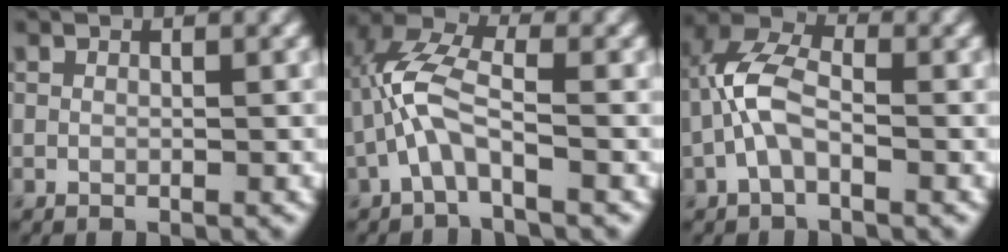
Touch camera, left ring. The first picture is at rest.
{"total": 4.4, "force": [-1.5, 1.4, 4.0], "torque": [-0.098, 0.018, -0.039]}
{"total": 4.6, "force": [-1.2, 2.2, 3.8], "torque": [-0.090, 0.017, -0.035]}